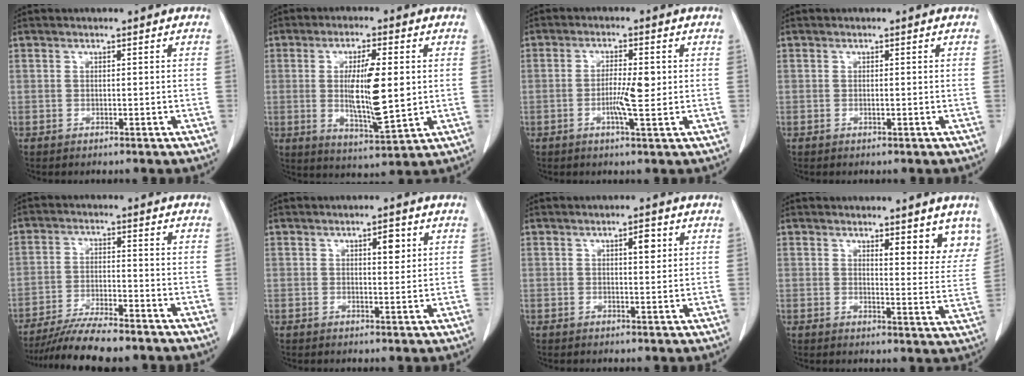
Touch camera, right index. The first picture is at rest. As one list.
[{"total": 11.1, "force": [0.6, 1.9, 10.9], "torque": [-0.192, -0.013, 0.015]}, {"total": 4.9, "force": [-0.5, 0.6, 4.9], "torque": [-0.088, -0.002, -0.007]}, {"total": 0.5, "force": [-0.1, 0.1, 0.5], "torque": [-0.009, -0.001, 0.000]}, {"total": 10.7, "force": [-9.3, 1.0, 5.1], "torque": [-0.081, -0.020, -0.150]}, {"total": 2.8, "force": [1.2, 0.9, 2.4], "torque": [-0.035, -0.001, 0.017]}, {"total": 2.5, "force": [1.0, 0.8, 2.2], "torque": [-0.035, -0.001, 0.014]}, {"total": 6.9, "force": [5.3, 1.9, 4.0], "torque": [-0.031, -0.022, 0.053]}]